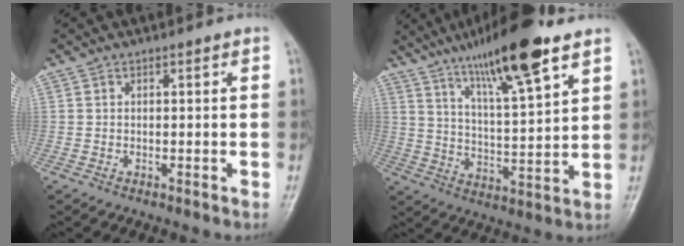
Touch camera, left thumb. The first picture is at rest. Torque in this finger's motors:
{"motor_torque": [1.20, -0.12, 1.62, -1.16, 0.13]}